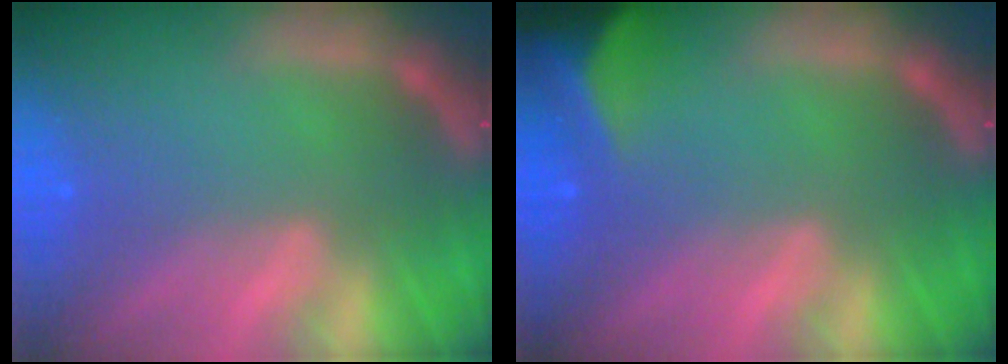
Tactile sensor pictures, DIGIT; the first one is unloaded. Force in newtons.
{"total": 7.0}